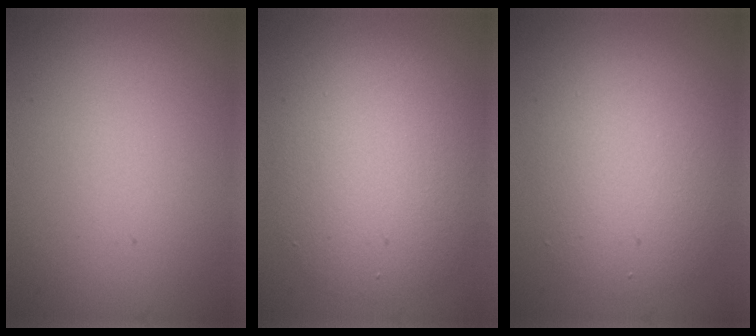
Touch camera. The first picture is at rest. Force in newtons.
{"total": 6.7, "press": 6.7, "slide": 0.3}
{"total": 5.4, "press": 5.3, "slide": 0.2}